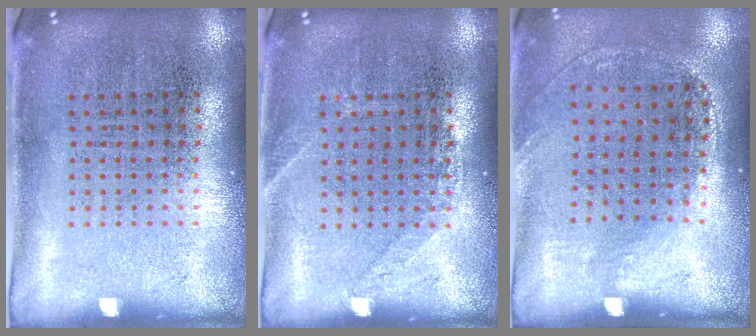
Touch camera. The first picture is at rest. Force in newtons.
{"total": 1.1, "press": 1.1, "slide": 0.2}
{"total": 1.4, "press": 1.0, "slide": 1.0}